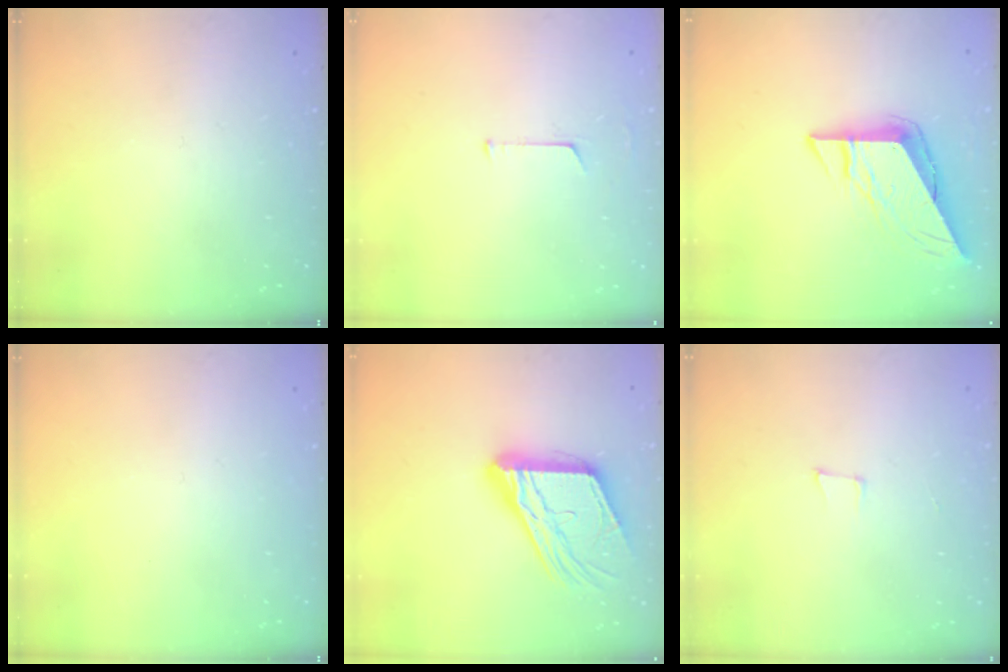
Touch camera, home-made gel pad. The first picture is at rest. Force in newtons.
{"total": 4.6, "press": 4.6, "slide": 0.3}
{"total": 9.4, "press": 9.3, "slide": 0.7}
{"total": 0.0}
{"total": 17.4, "press": 17.3, "slide": 1.9}
{"total": 4.1, "press": 3.2, "slide": 2.7}